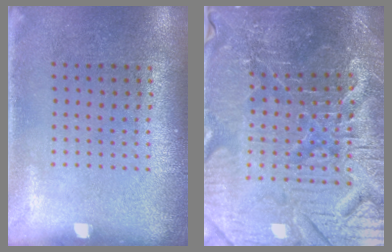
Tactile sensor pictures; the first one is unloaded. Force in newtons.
{"total": 5.4, "press": 5.2, "slide": 1.6}